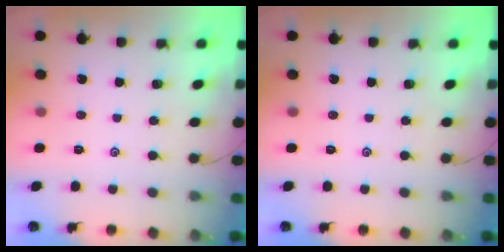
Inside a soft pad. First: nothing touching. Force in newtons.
{"total": 0.0}